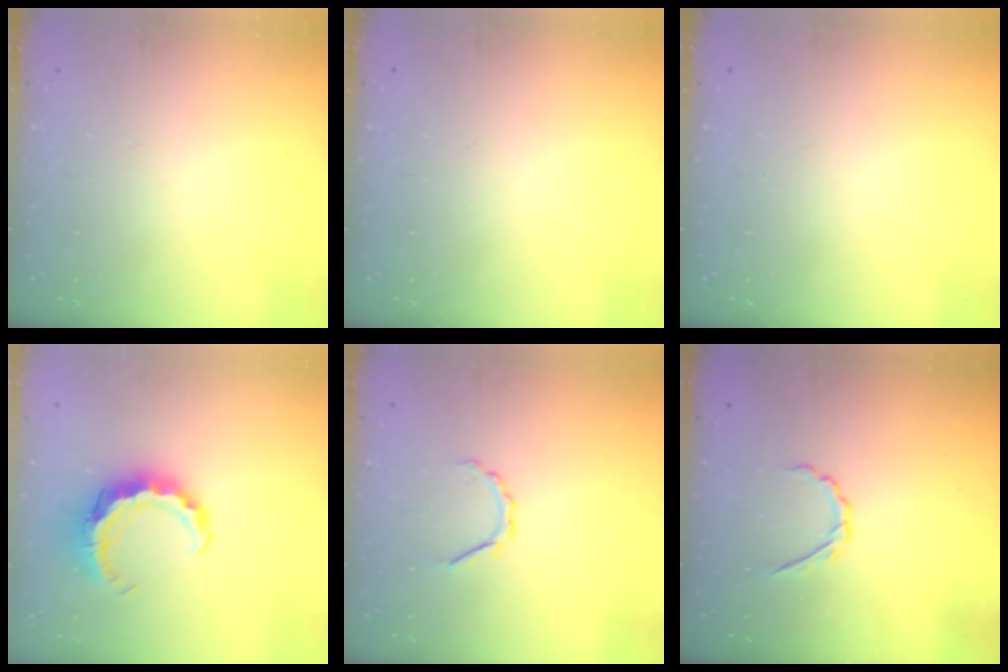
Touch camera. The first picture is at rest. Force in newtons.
{"total": 0.0}
{"total": 0.0}
{"total": 8.5, "press": 8.5, "slide": 0.8}
{"total": 3.1, "press": 3.0, "slide": 0.7}
{"total": 2.6, "press": 2.5, "slide": 0.8}